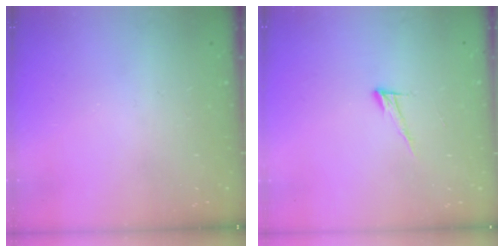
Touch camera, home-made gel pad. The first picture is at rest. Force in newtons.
{"total": 6.6, "press": 6.6, "slide": 0.3}